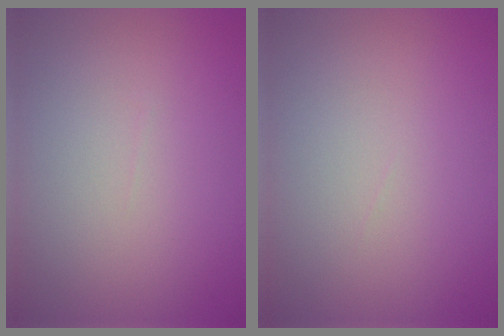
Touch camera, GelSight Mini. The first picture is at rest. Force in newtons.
{"total": 0.0}